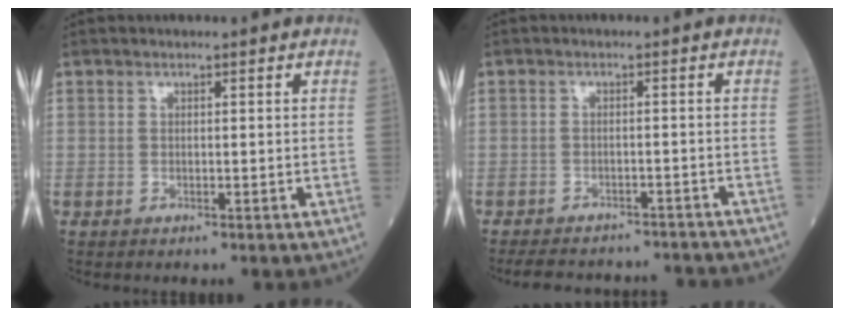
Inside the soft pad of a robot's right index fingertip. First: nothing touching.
{"total": 11.1, "force": [-10.2, 3.6, 2.4], "torque": [-0.043, 0.012, -0.123]}